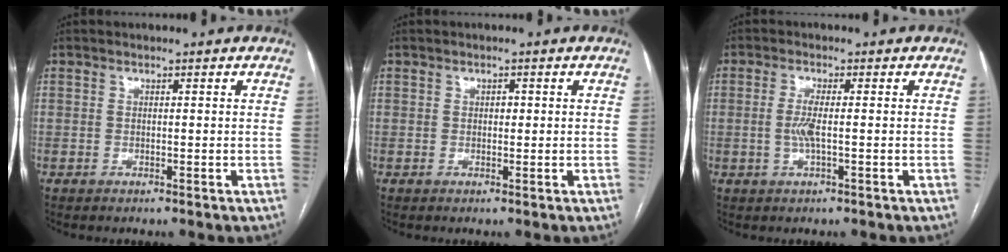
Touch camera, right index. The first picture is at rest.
{"total": 0.8, "force": [0.1, 0.5, 0.6], "torque": [-0.006, 0.002, 0.000]}
{"total": 3.0, "force": [-0.6, 0.2, 3.0], "torque": [-0.068, -0.002, -0.011]}